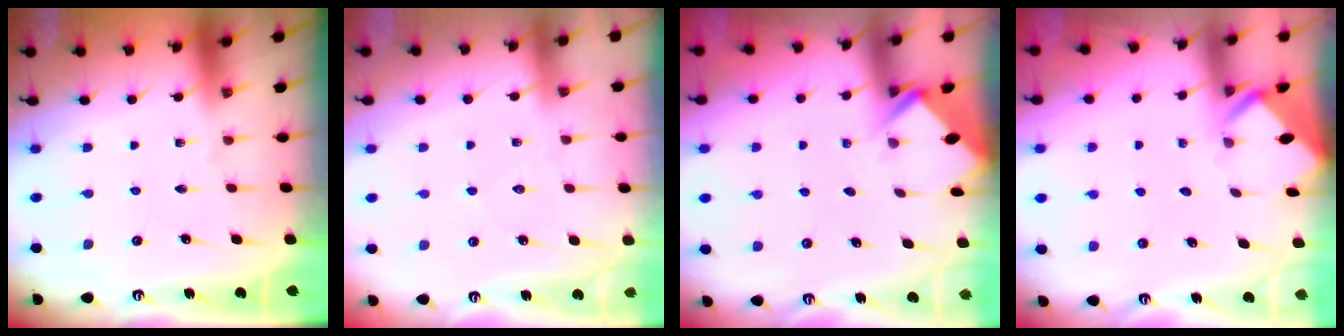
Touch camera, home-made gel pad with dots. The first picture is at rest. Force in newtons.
{"total": 2.9, "press": 2.8, "slide": 0.3}
{"total": 2.9, "press": 2.9, "slide": 0.2}
{"total": 2.9, "press": 2.9, "slide": 0.1}